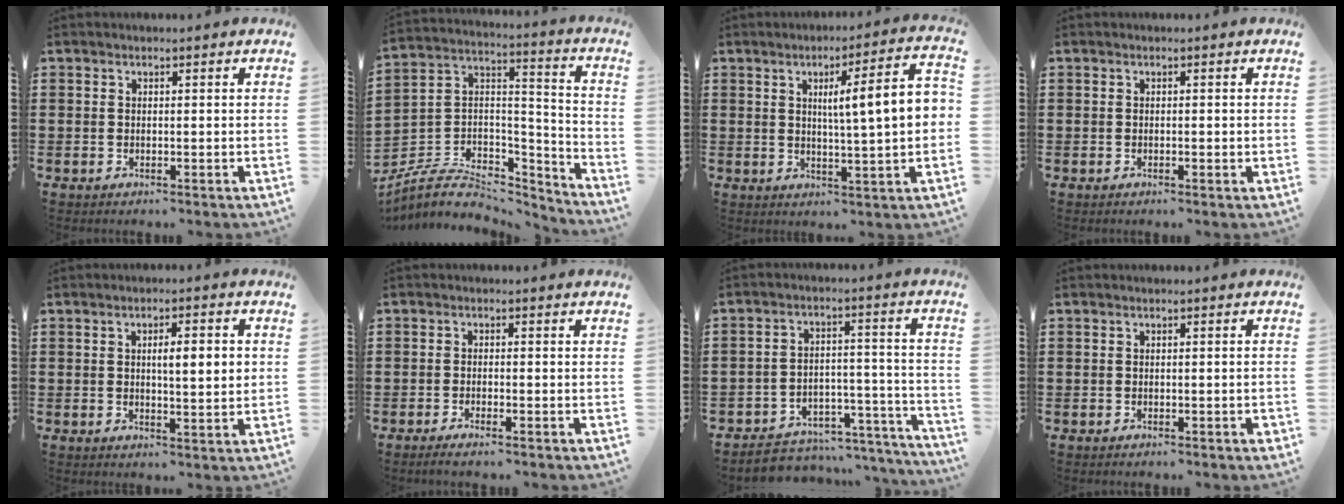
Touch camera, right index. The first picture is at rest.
{"total": 7.1, "force": [-4.9, 4.0, 3.1], "torque": [-0.070, 0.009, -0.094]}
{"total": 9.1, "force": [1.4, 0.9, 8.9], "torque": [-0.149, -0.004, 0.014]}
{"total": 0.6, "force": [-0.2, 0.1, 0.6], "torque": [-0.011, -0.004, -0.003]}
{"total": 4.6, "force": [0.6, 1.1, 4.4], "torque": [-0.073, 0.002, 0.007]}
{"total": 1.3, "force": [-1.1, -0.1, 0.7], "torque": [-0.011, -0.002, -0.021]}
{"total": 4.1, "force": [-3.6, 1.8, 0.5], "torque": [-0.017, 0.009, -0.077]}
{"total": 0.8, "force": [-0.5, 0.0, 0.6], "torque": [-0.010, -0.003, -0.009]}